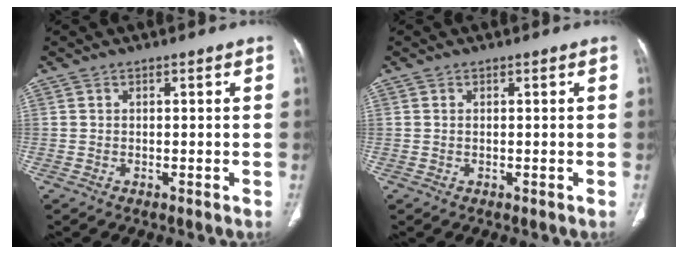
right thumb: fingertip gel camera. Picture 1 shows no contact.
{"total": 0.0}